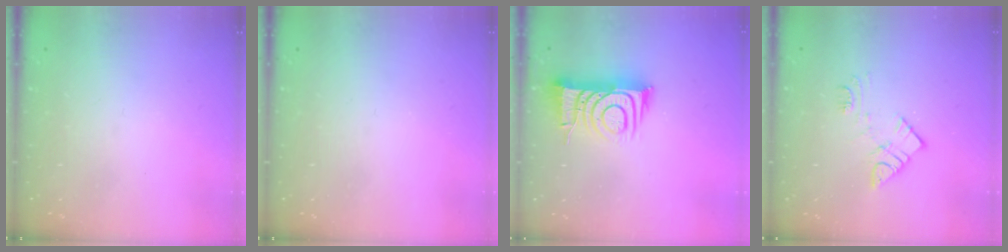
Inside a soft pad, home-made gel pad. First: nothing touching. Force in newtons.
{"total": 0.0}
{"total": 10.5, "press": 10.4, "slide": 1.3}
{"total": 10.3, "press": 10.3, "slide": 0.5}